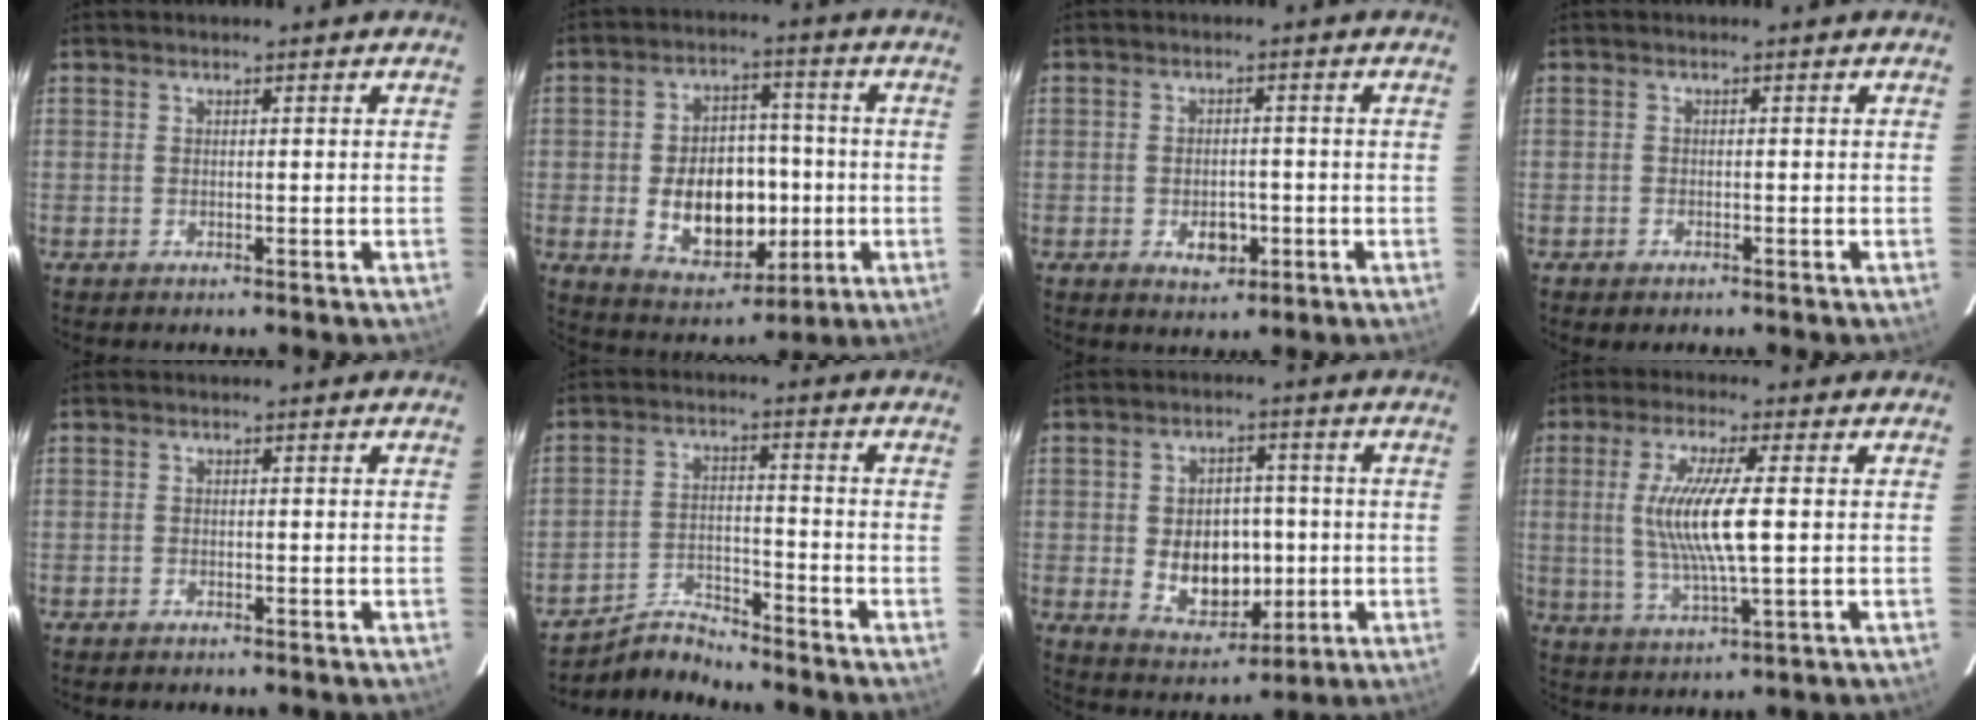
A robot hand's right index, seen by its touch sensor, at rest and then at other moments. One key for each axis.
{"total": 14.4, "fx": -2.5, "fy": 9.8, "fz": 10.2, "tx": -0.203, "ty": 0.012, "tz": -0.014}
{"total": 4.8, "fx": -1.7, "fy": 3.3, "fz": 3.1, "tx": -0.057, "ty": -0.002, "tz": -0.020}
{"total": 1.2, "fx": -0.9, "fy": 0.8, "fz": 0.5, "tx": -0.010, "ty": -0.001, "tz": -0.015}
{"total": 0.8, "fx": -0.7, "fy": 0.4, "fz": 0.0, "tx": -0.004, "ty": 0.003, "tz": -0.013}
{"total": 6.1, "fx": -6.1, "fy": 0.0, "fz": -0.7, "tx": 0.001, "ty": 0.024, "tz": -0.113}
{"total": 10.8, "fx": -1.2, "fy": 8.0, "fz": 7.2, "tx": -0.144, "ty": 0.000, "tz": 0.003}
{"total": 11.3, "fx": 0.6, "fy": 1.6, "fz": 11.1, "tx": -0.217, "ty": -0.007, "tz": 0.016}